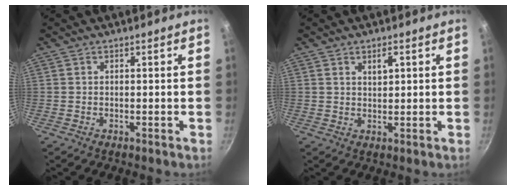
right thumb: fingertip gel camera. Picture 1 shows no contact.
{"total": 2.6, "force": [1.2, 1.4, 1.9], "torque": [-0.023, -0.001, 0.021]}